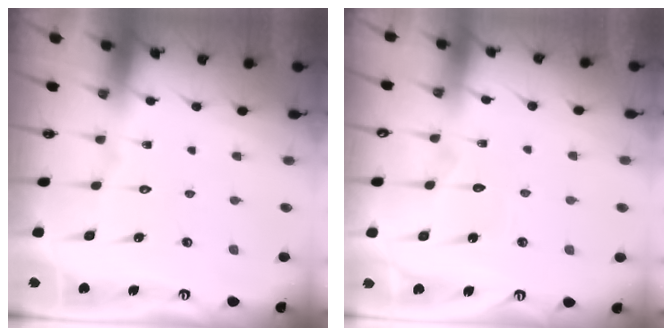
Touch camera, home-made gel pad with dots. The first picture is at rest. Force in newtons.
{"total": 3.4, "press": 3.4, "slide": 0.2}